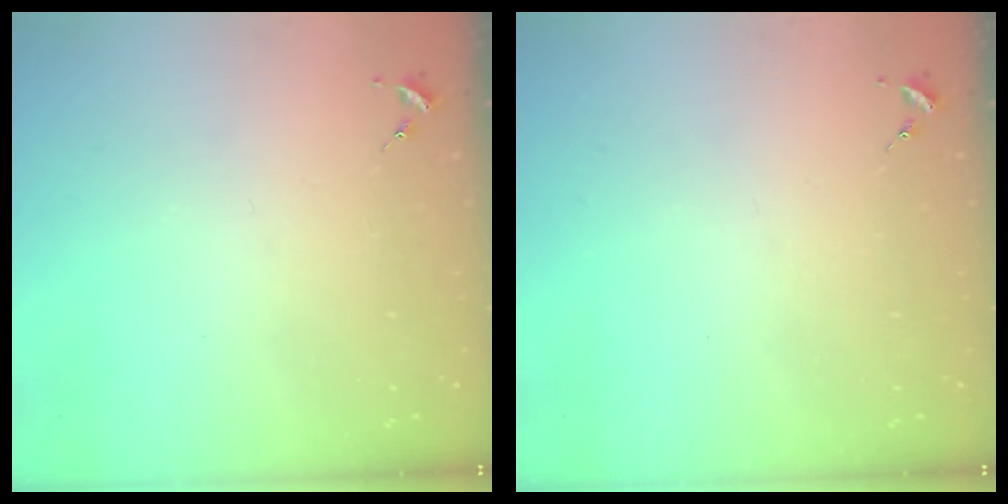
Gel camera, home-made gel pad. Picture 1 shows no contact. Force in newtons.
{"total": 0.0}